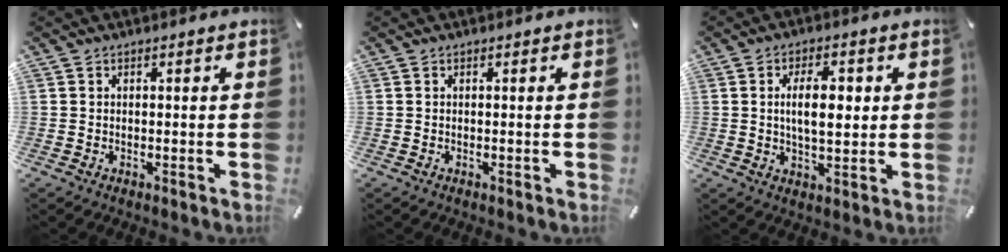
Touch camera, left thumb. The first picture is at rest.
{"total": 0.0}
{"total": 9.4, "force": [1.5, 4.5, 8.1], "torque": [-0.131, 0.000, 0.017]}